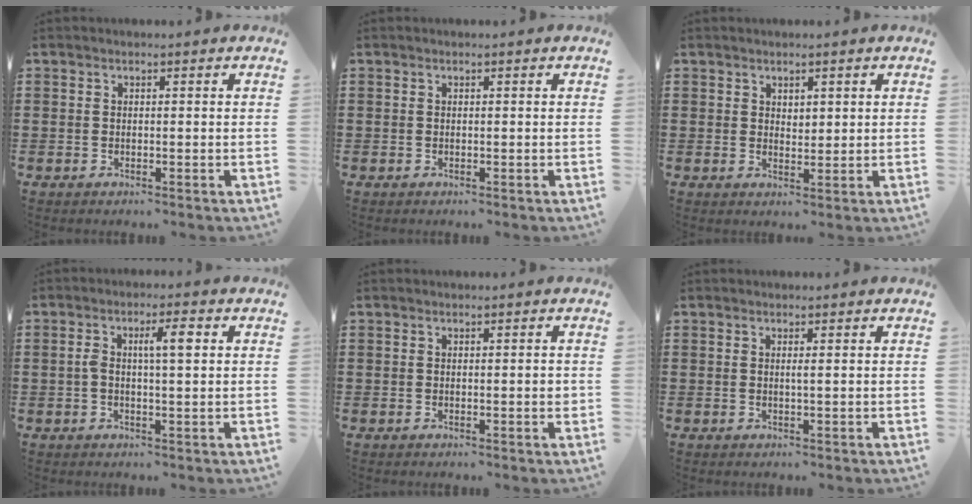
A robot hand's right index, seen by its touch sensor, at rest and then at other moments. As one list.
[{"total": 0.0}, {"total": 1.3, "force": [0.9, 0.9, 0.4], "torque": [-0.001, 0.002, 0.015]}, {"total": 4.1, "force": [0.6, 0.9, 4.0], "torque": [-0.068, 0.003, 0.004]}, {"total": 0.9, "force": [-0.1, 0.2, 0.9], "torque": [-0.016, -0.001, -0.001]}, {"total": 0.7, "force": [0.1, -0.1, 0.7], "torque": [-0.013, -0.004, 0.002]}]